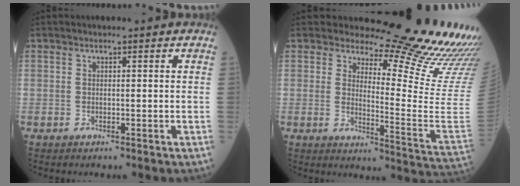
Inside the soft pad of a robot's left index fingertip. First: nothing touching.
{"total": 19.3, "force": [17.4, 0.6, 8.2], "torque": [-0.112, -0.149, 0.204]}